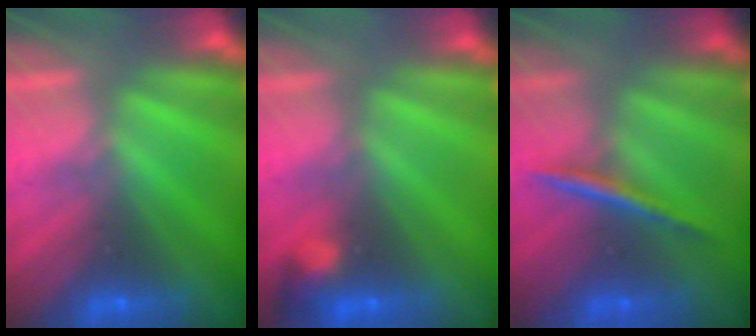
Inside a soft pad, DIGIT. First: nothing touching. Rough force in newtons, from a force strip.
{"total": 3.2}
{"total": 2.2}